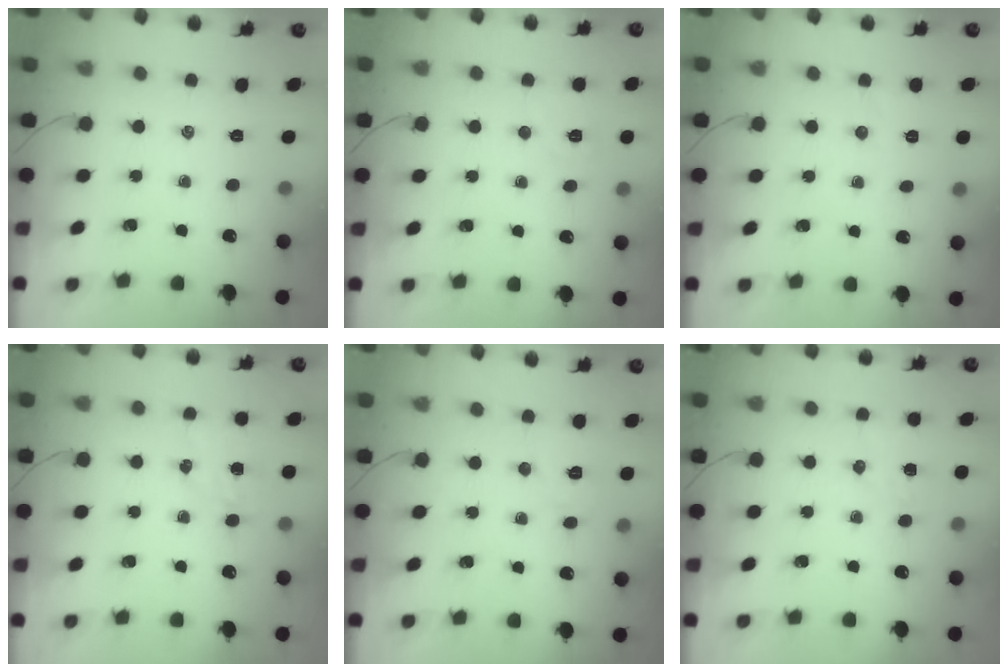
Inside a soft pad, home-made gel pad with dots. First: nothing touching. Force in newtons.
{"total": 5.9, "press": 5.7, "slide": 1.5}
{"total": 3.3, "press": 3.2, "slide": 0.6}
{"total": 4.6, "press": 4.4, "slide": 1.2}
{"total": 6.1, "press": 6.0, "slide": 1.1}
{"total": 3.9, "press": 3.8, "slide": 0.8}